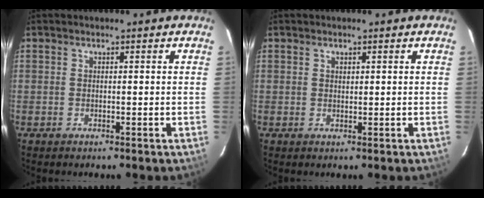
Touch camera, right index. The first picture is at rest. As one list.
[{"total": 0.7, "force": [0.4, 0.5, 0.2], "torque": [-0.003, 0.002, 0.008]}]